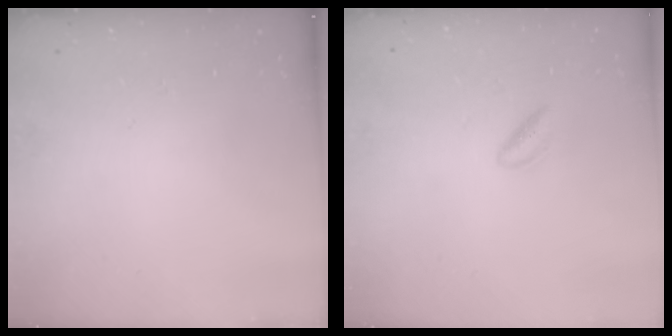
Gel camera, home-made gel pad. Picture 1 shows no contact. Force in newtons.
{"total": 3.1, "press": 2.6, "slide": 1.7}